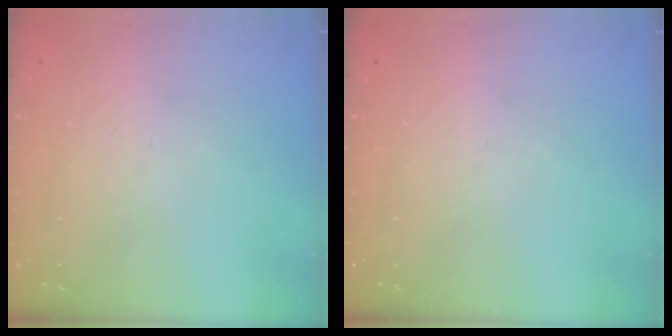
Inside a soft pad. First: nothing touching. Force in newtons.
{"total": 0.0}